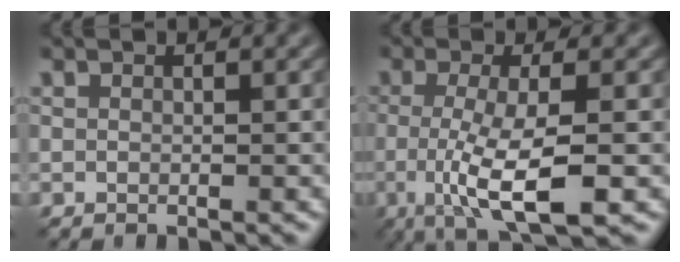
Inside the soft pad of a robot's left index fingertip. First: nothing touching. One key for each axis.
{"total": 6.7, "fx": -1.6, "fy": 1.6, "fz": 6.3, "tx": -0.117, "ty": -0.011, "tz": -0.026}